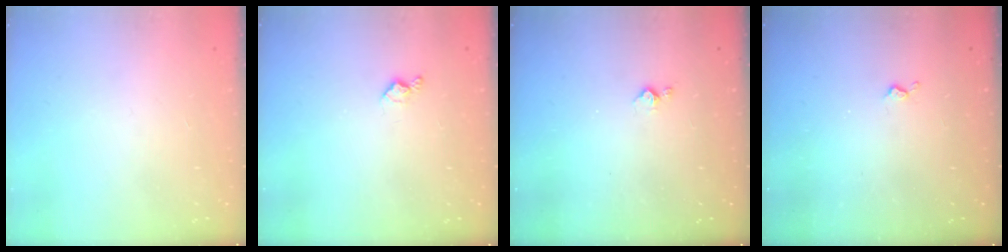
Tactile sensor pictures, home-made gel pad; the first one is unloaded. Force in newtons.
{"total": 3.9, "press": 3.8, "slide": 0.7}
{"total": 2.8, "press": 2.7, "slide": 0.4}
{"total": 3.0, "press": 2.9, "slide": 0.4}